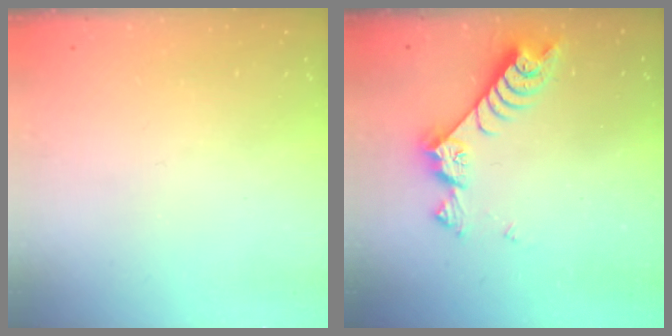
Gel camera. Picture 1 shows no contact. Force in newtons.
{"total": 7.7, "press": 7.6, "slide": 1.2}